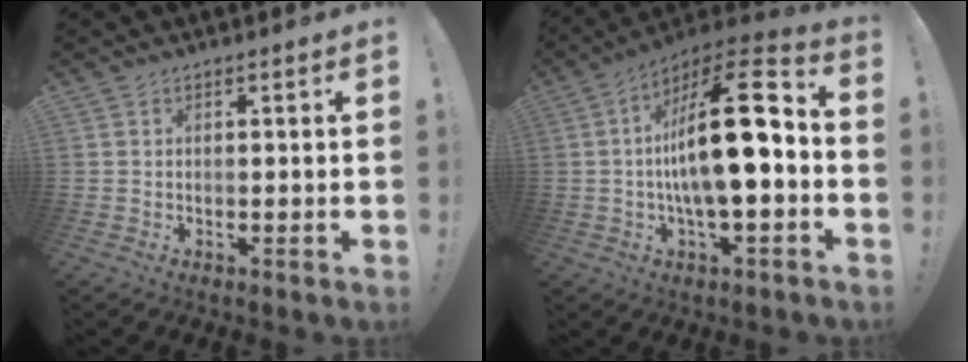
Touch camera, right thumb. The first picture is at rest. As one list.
[{"total": 20.5, "force": [-0.3, 6.6, 19.4], "torque": [-0.308, 0.004, -0.012]}]